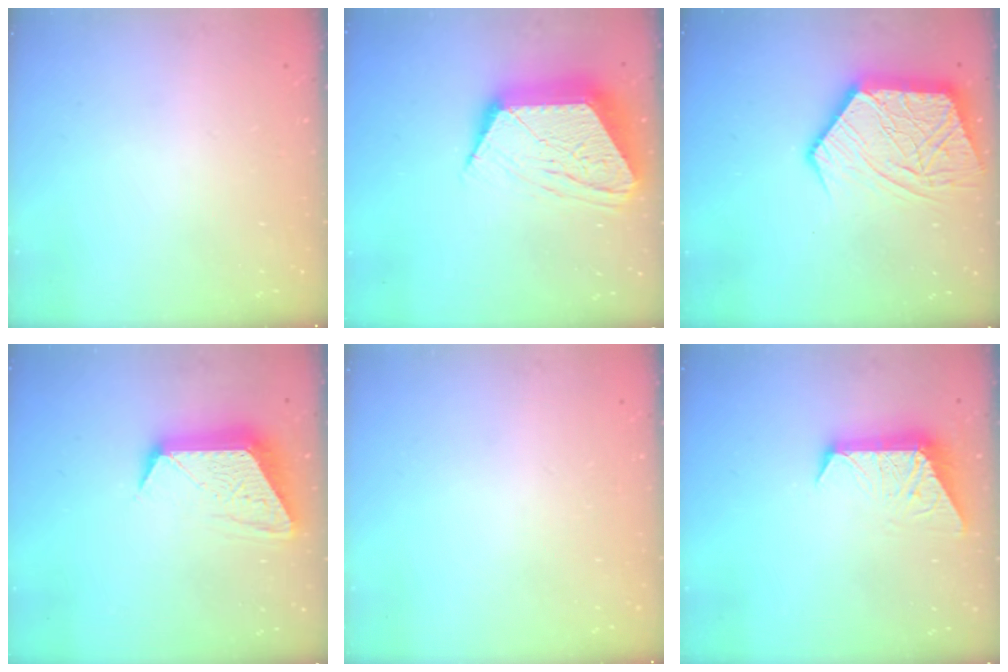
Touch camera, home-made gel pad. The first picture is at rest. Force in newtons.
{"total": 17.8, "press": 17.8, "slide": 1.4}
{"total": 19.9, "press": 19.8, "slide": 1.7}
{"total": 12.8, "press": 12.8, "slide": 1.1}
{"total": 0.0}
{"total": 9.1, "press": 9.1, "slide": 0.7}